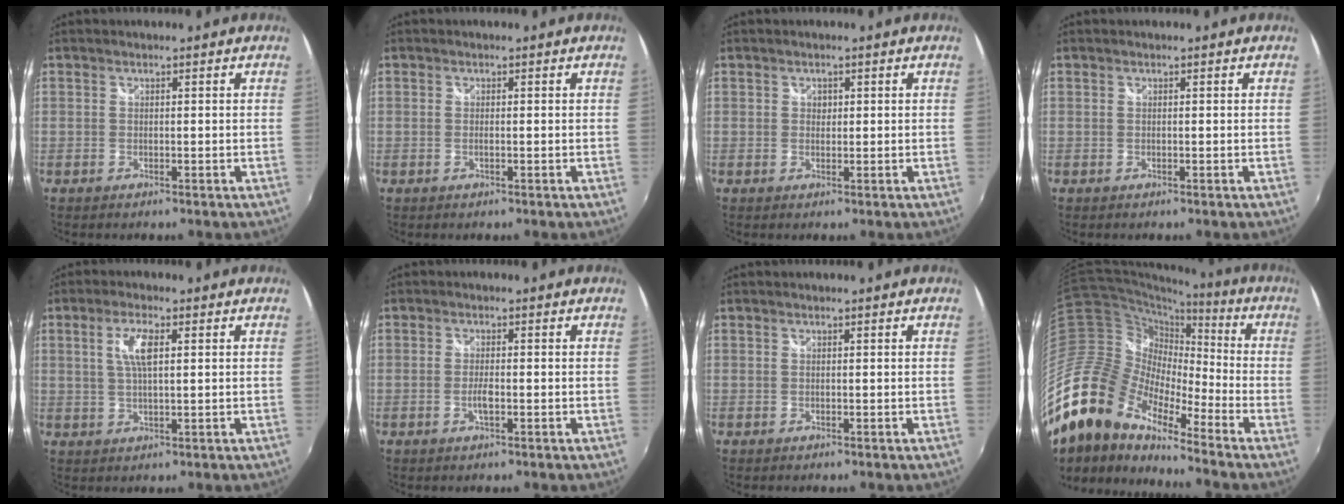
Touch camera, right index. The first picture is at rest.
{"total": 0.7, "force": [-0.2, 0.0, 0.7], "torque": [-0.015, 0.000, -0.005]}
{"total": 1.0, "force": [0.2, 0.9, 0.2], "torque": [-0.001, 0.001, 0.001]}
{"total": 0.0}
{"total": 5.0, "force": [1.4, 1.4, 4.6], "torque": [-0.088, 0.003, 0.025]}
{"total": 2.2, "force": [-0.7, 0.6, 2.0], "torque": [-0.041, -0.003, -0.013]}
{"total": 0.0}
{"total": 23.6, "force": [-17.0, 10.3, 12.8], "torque": [-0.244, -0.030, -0.340]}